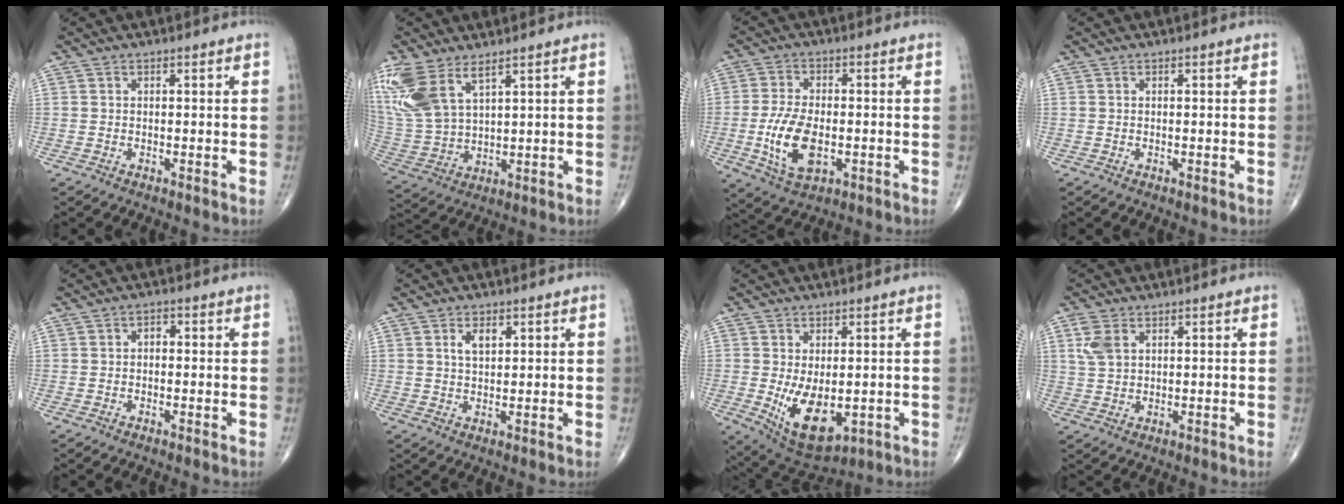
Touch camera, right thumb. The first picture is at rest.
{"total": 13.3, "force": [7.7, 6.0, 9.1], "torque": [-0.207, -0.023, 0.171]}
{"total": 10.8, "force": [-2.3, 5.6, 8.9], "torque": [-0.172, -0.002, -0.036]}
{"total": 0.0}
{"total": 1.4, "force": [-0.1, 1.0, 1.0], "torque": [-0.004, 0.008, -0.008]}
{"total": 3.2, "force": [1.3, 1.7, 2.4], "torque": [-0.036, -0.005, 0.023]}
{"total": 10.7, "force": [-1.7, 5.8, 8.8], "torque": [-0.138, -0.016, -0.006]}
{"total": 4.5, "force": [1.9, 2.8, 3.0], "torque": [-0.064, 0.003, 0.044]}